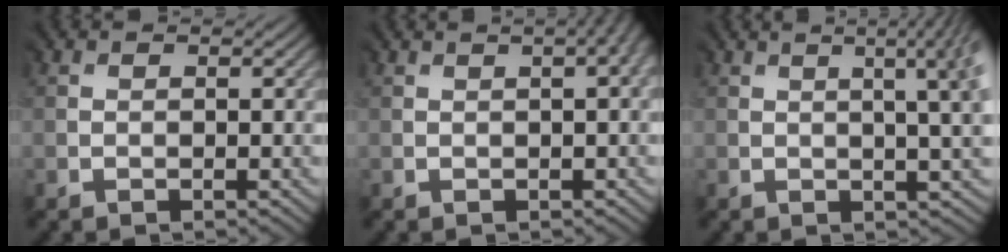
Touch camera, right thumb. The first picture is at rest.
{"total": 3.5, "force": [1.0, 1.0, 3.2], "torque": [-0.011, 0.013, -0.002]}
{"total": 7.6, "force": [1.5, 2.1, 7.1], "torque": [-0.059, 0.037, 0.005]}